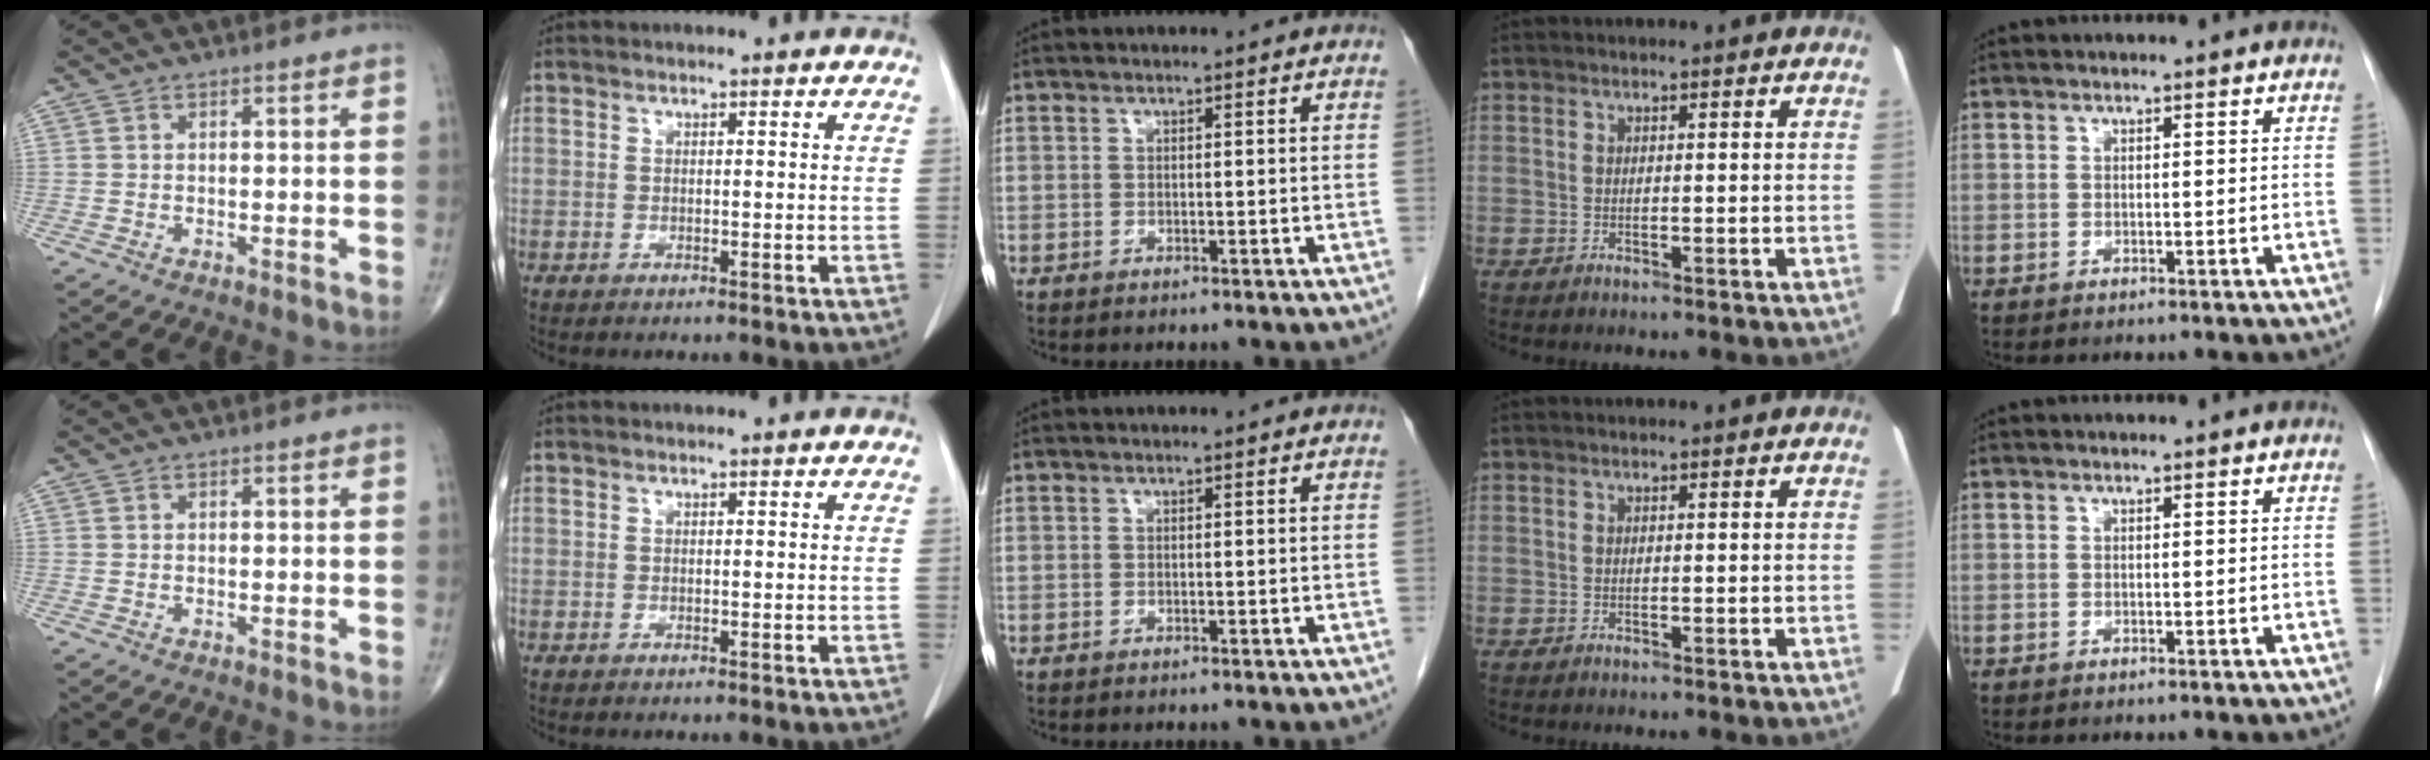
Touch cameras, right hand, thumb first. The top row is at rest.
{}